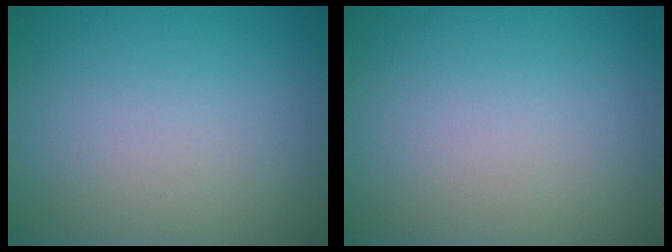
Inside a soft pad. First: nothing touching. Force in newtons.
{"total": 0.0}